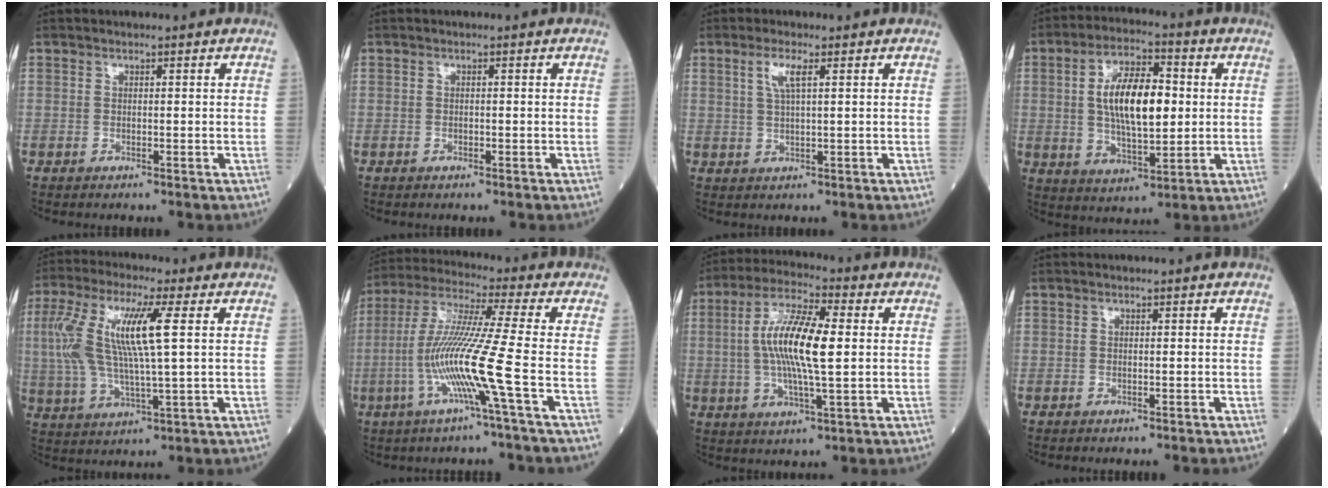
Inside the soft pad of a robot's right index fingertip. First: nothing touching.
{"total": 0.0}
{"total": 3.3, "force": [1.4, 0.4, 3.0], "torque": [-0.067, 0.004, 0.027]}
{"total": 12.3, "force": [1.3, 4.7, 11.3], "torque": [-0.208, 0.012, 0.023]}
{"total": 13.4, "force": [2.6, 2.0, 13.0], "torque": [-0.287, 0.017, 0.045]}
{"total": 12.6, "force": [-3.8, -2.2, 11.8], "torque": [-0.243, -0.005, -0.081]}
{"total": 12.1, "force": [0.7, 2.2, 11.9], "torque": [-0.232, 0.009, 0.009]}
{"total": 1.4, "force": [-1.4, -0.2, 0.5], "torque": [-0.004, 0.001, -0.019]}